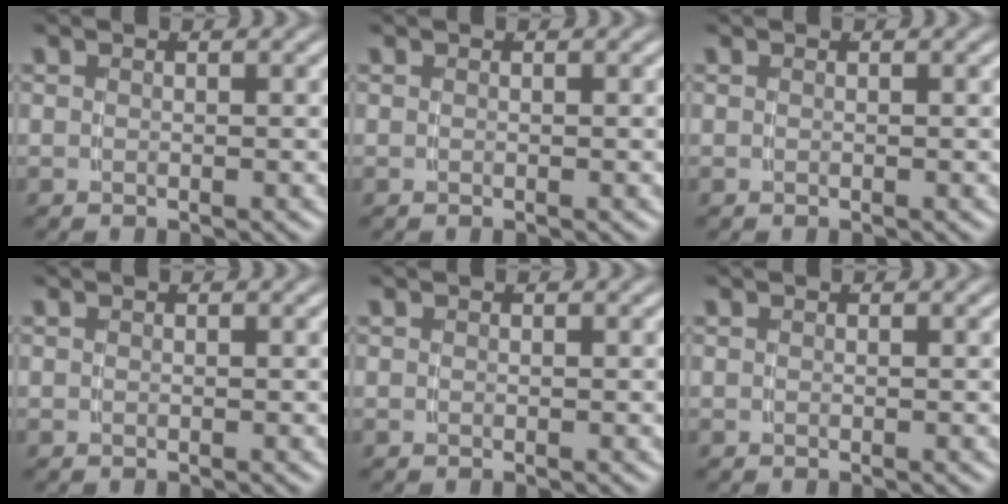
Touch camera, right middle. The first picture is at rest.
{"total": 0.0}
{"total": 0.0}
{"total": 0.0}
{"total": 0.0}
{"total": 0.0}